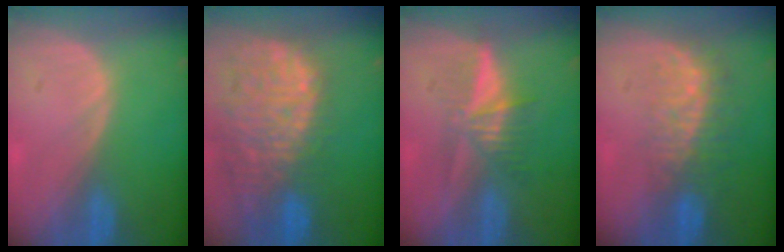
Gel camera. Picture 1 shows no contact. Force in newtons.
{"total": 14.2, "press": 11.8, "slide": 7.9}
{"total": 5.2, "press": 5.1, "slide": 1.0}
{"total": 8.3, "press": 7.2, "slide": 4.1}